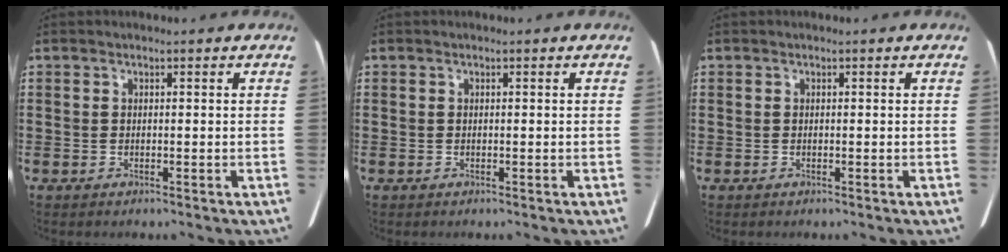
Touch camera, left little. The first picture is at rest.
{"total": 0.0}
{"total": 0.0}